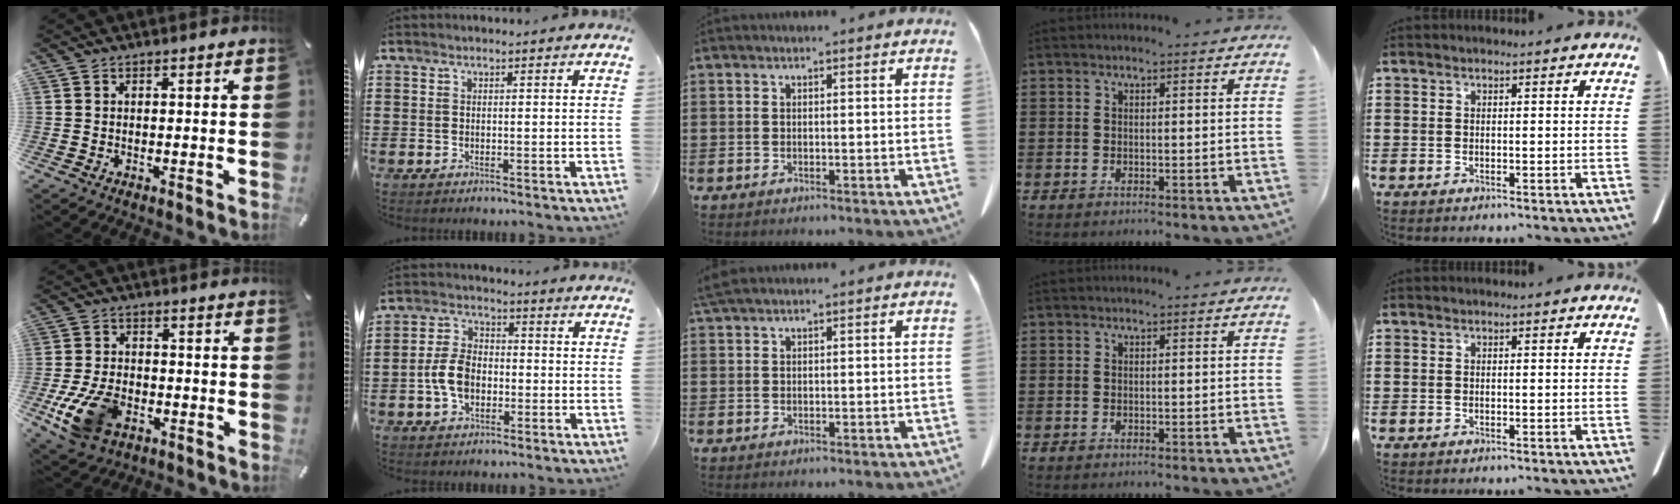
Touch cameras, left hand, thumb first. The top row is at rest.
{"thumb": {"total": 12.2, "force": [-4.7, 7.8, 8.1], "torque": [-0.177, 0.010, -0.080]}, "index": {"total": 6.5, "force": [-1.5, 4.3, 4.7], "torque": [-0.119, 0.002, -0.036]}, "middle": {"total": 1.6, "force": [1.3, 0.1, 0.9], "torque": [-0.022, -0.001, 0.026]}}